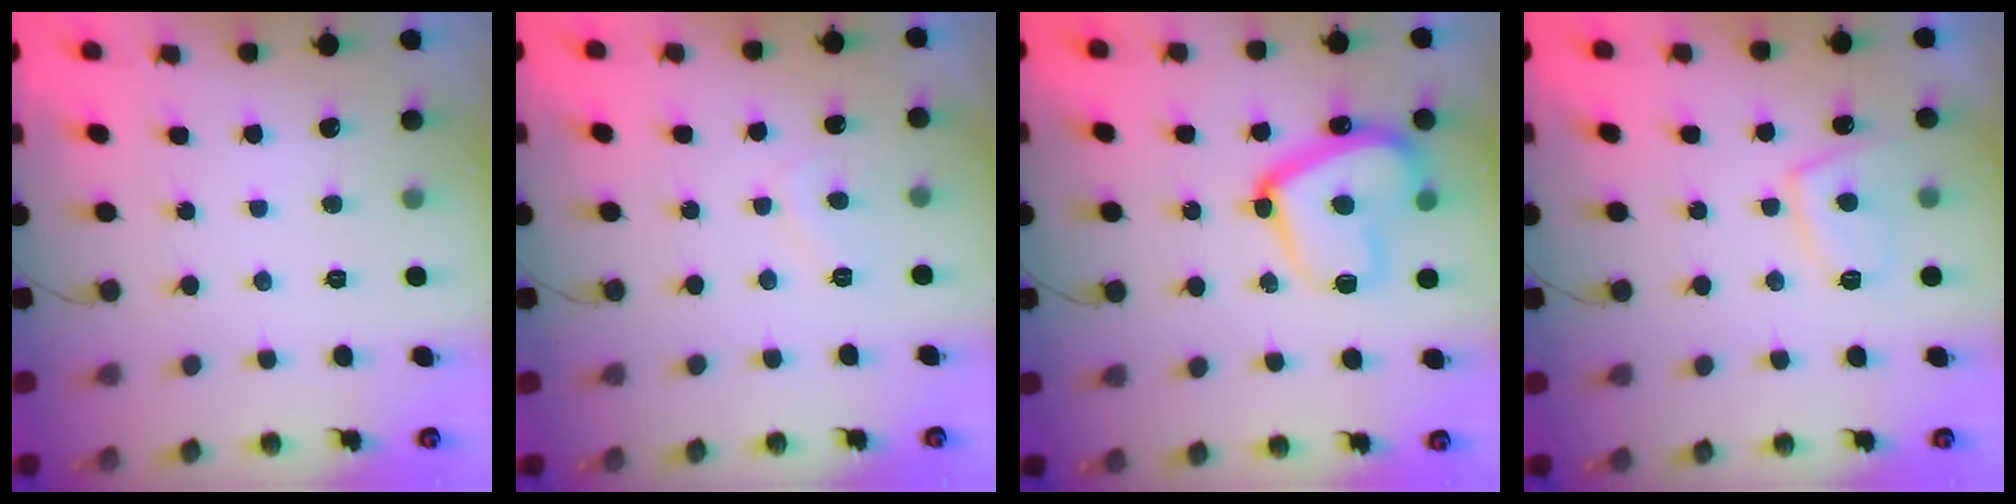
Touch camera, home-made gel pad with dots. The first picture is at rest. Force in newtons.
{"total": 1.7, "press": 1.6, "slide": 0.6}
{"total": 17.3, "press": 17.2, "slide": 1.5}
{"total": 8.2, "press": 8.1, "slide": 1.2}